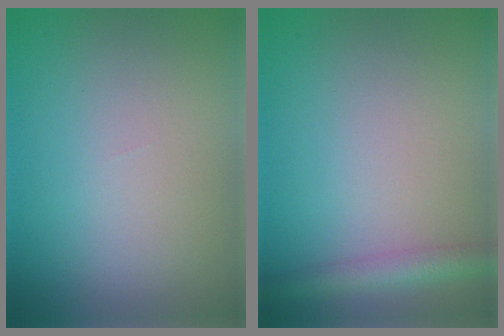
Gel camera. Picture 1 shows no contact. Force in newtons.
{"total": 2.9, "press": 2.9, "slide": 0.1}